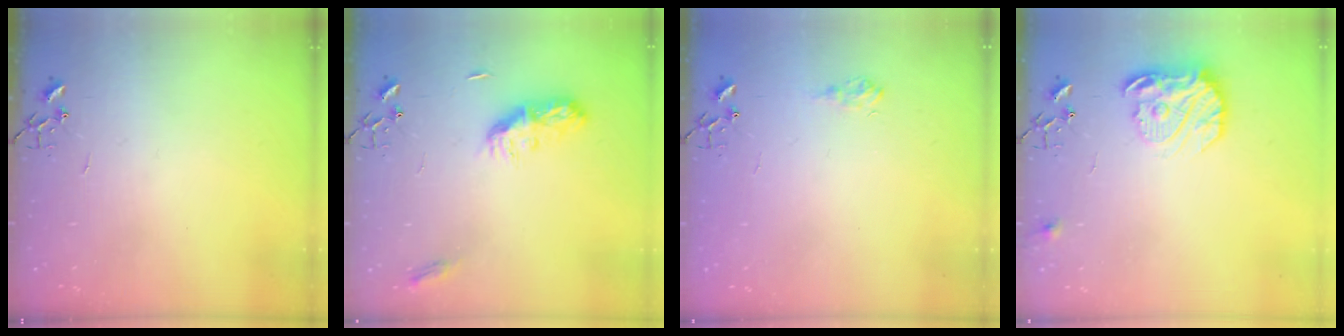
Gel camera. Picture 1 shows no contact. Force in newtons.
{"total": 9.9, "press": 9.9, "slide": 0.1}
{"total": 6.8, "press": 6.8, "slide": 0.8}
{"total": 16.2, "press": 16.1, "slide": 1.4}